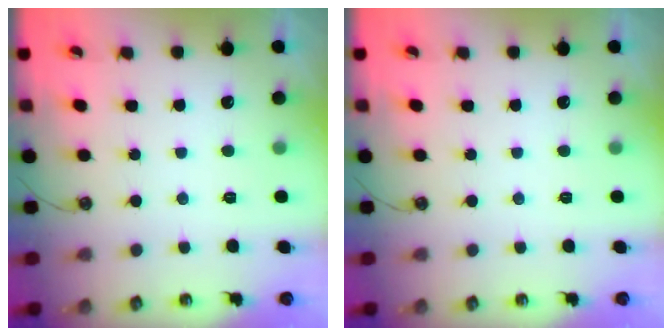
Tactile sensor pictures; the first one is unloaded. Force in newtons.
{"total": 0.0}